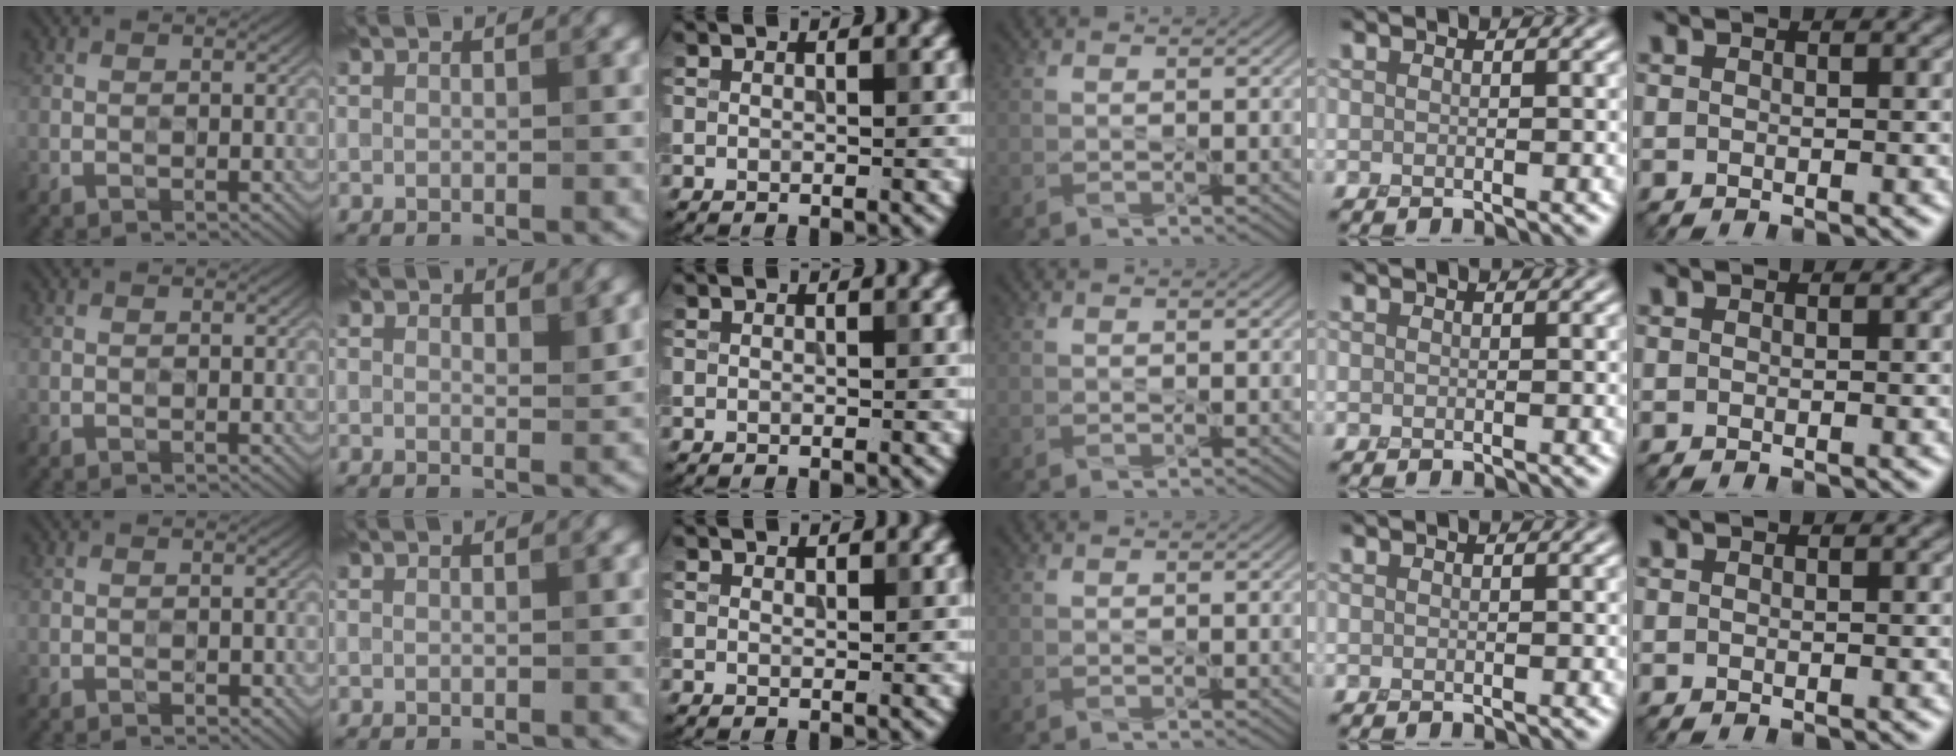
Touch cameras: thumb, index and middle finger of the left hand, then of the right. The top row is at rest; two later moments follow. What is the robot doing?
{"motion": "peel", "object": "cling film"}